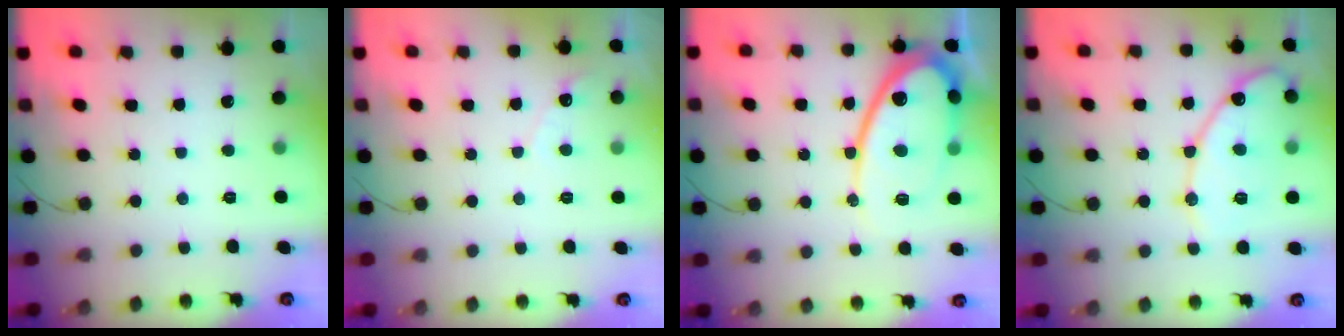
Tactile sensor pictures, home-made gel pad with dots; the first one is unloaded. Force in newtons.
{"total": 3.1, "press": 3.1, "slide": 0.2}
{"total": 19.0, "press": 18.9, "slide": 1.9}
{"total": 13.7, "press": 13.6, "slide": 1.3}